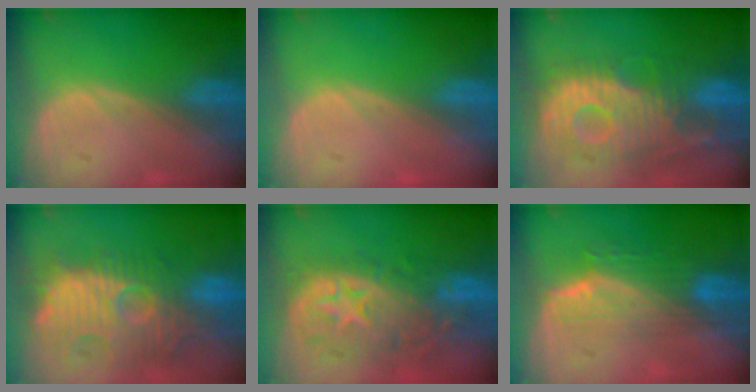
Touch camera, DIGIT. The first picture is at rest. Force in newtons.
{"total": 0.0}
{"total": 11.8, "press": 10.6, "slide": 5.1}
{"total": 12.8, "press": 12.2, "slide": 3.9}
{"total": 11.0, "press": 9.7, "slide": 5.1}
{"total": 7.4, "press": 6.6, "slide": 3.3}